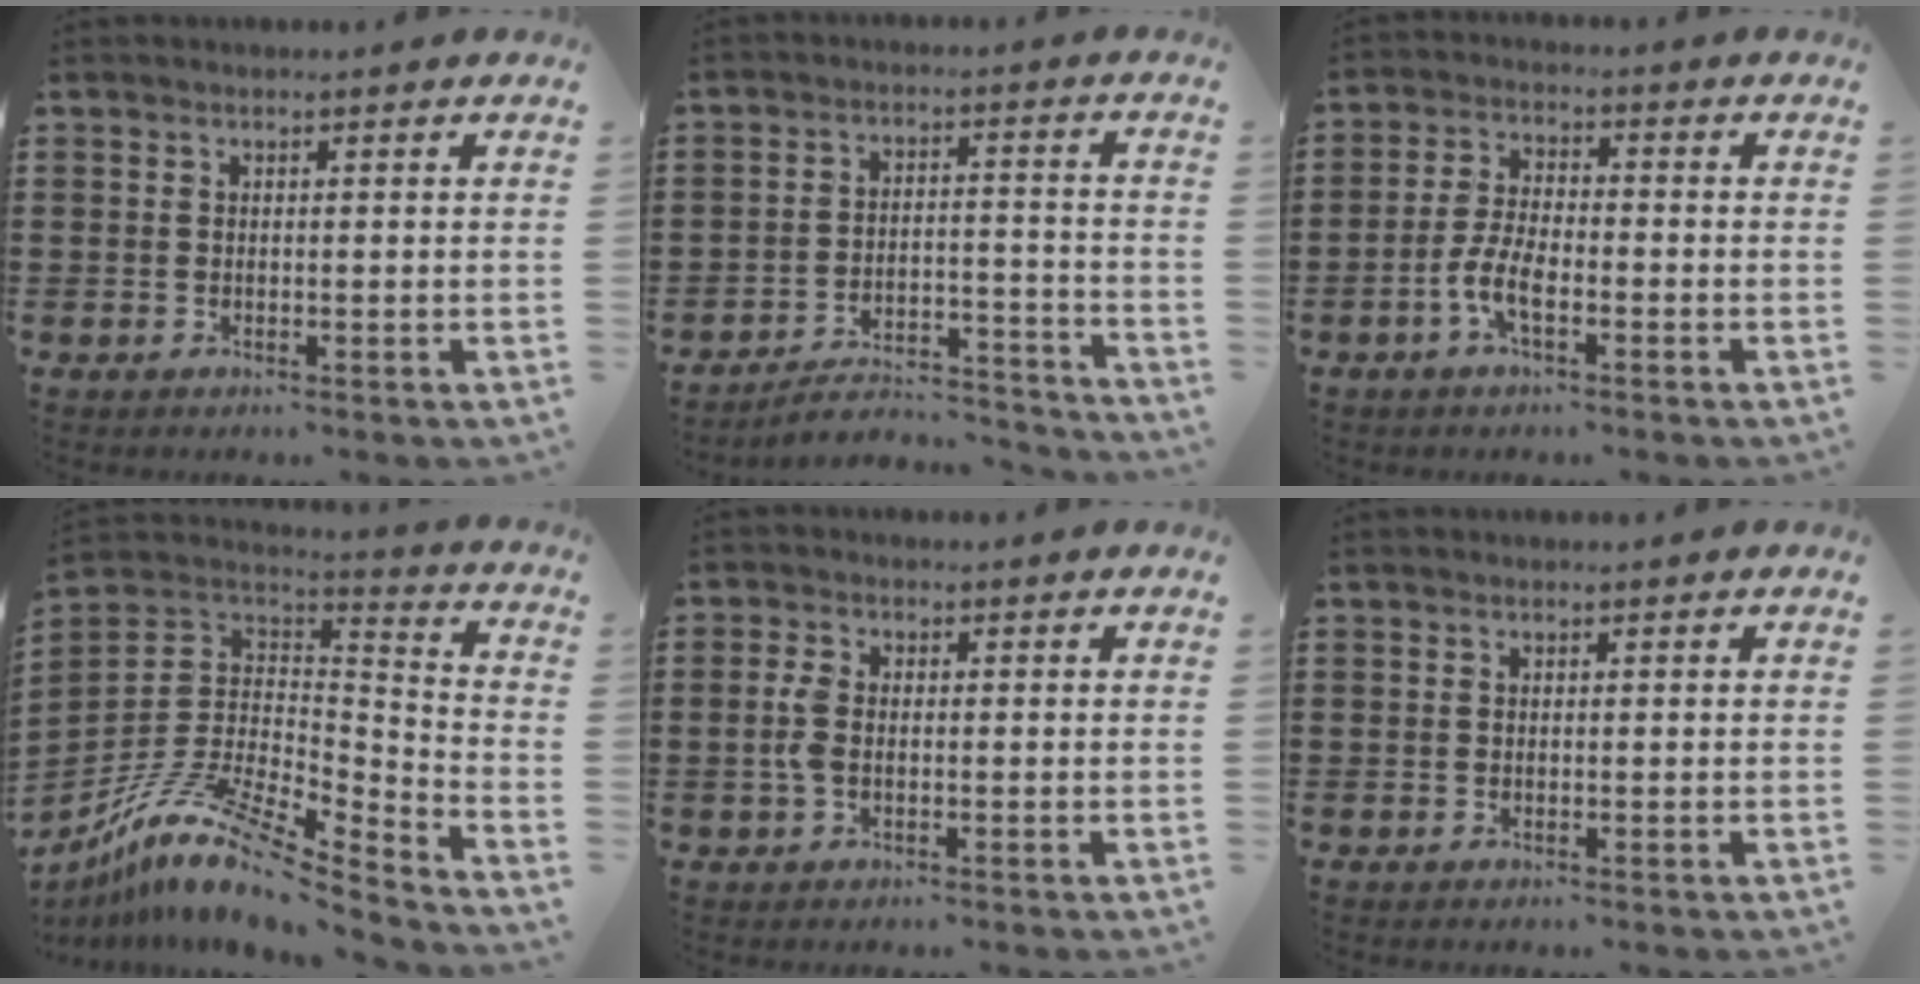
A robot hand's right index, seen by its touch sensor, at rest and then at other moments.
{"total": 4.6, "force": [-4.2, 0.9, 1.4], "torque": [-0.028, 0.002, -0.088]}
{"total": 5.4, "force": [-2.4, 1.9, 4.4], "torque": [-0.109, -0.004, -0.052]}
{"total": 12.6, "force": [-9.0, 3.5, 8.1], "torque": [-0.173, 0.011, -0.174]}
{"total": 3.2, "force": [-0.3, 1.8, 2.6], "torque": [-0.075, -0.004, -0.013]}
{"total": 0.0}